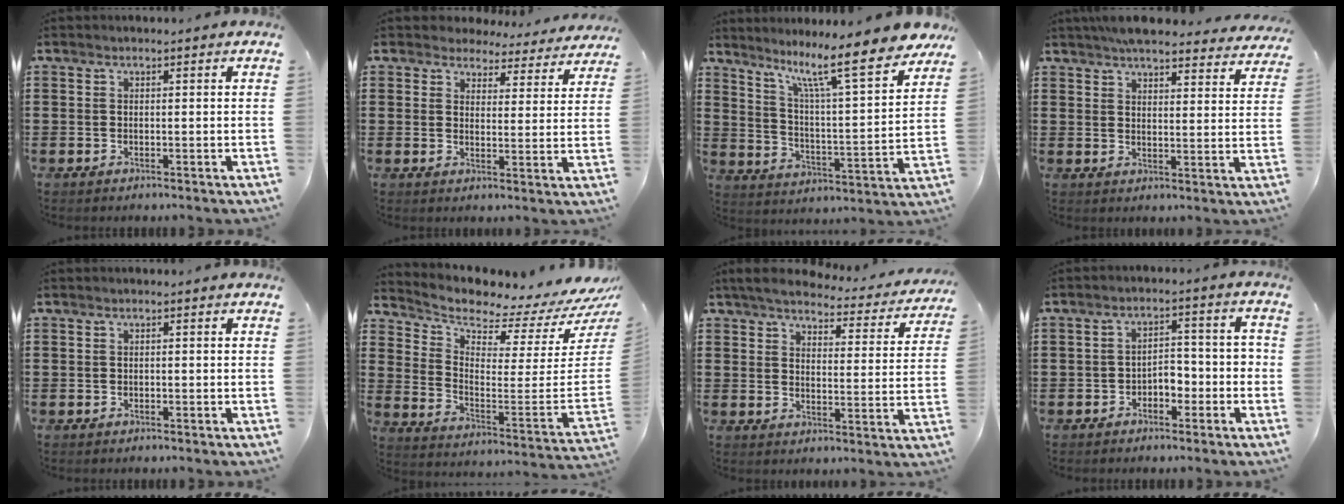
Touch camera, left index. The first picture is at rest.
{"total": 4.0, "force": [3.9, 1.0, 0.3], "torque": [-0.019, -0.023, 0.066]}
{"total": 12.1, "force": [9.5, 0.8, 7.4], "torque": [-0.151, -0.062, 0.150]}
{"total": 5.8, "force": [5.4, 0.8, 1.9], "torque": [-0.046, -0.021, 0.098]}
{"total": 0.0}
{"total": 3.8, "force": [3.2, 1.0, 1.8], "torque": [-0.042, -0.058, 0.047]}
{"total": 4.5, "force": [4.3, 0.5, 1.5], "torque": [-0.053, -0.029, 0.070]}
{"total": 3.6, "force": [-2.3, 2.0, 1.8], "torque": [-0.036, 0.009, -0.049]}